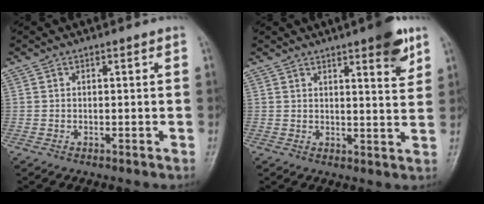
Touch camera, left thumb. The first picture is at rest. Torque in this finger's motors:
{"motor_torque": [1.10, 0.75, 0.71, -0.80, 0.01]}